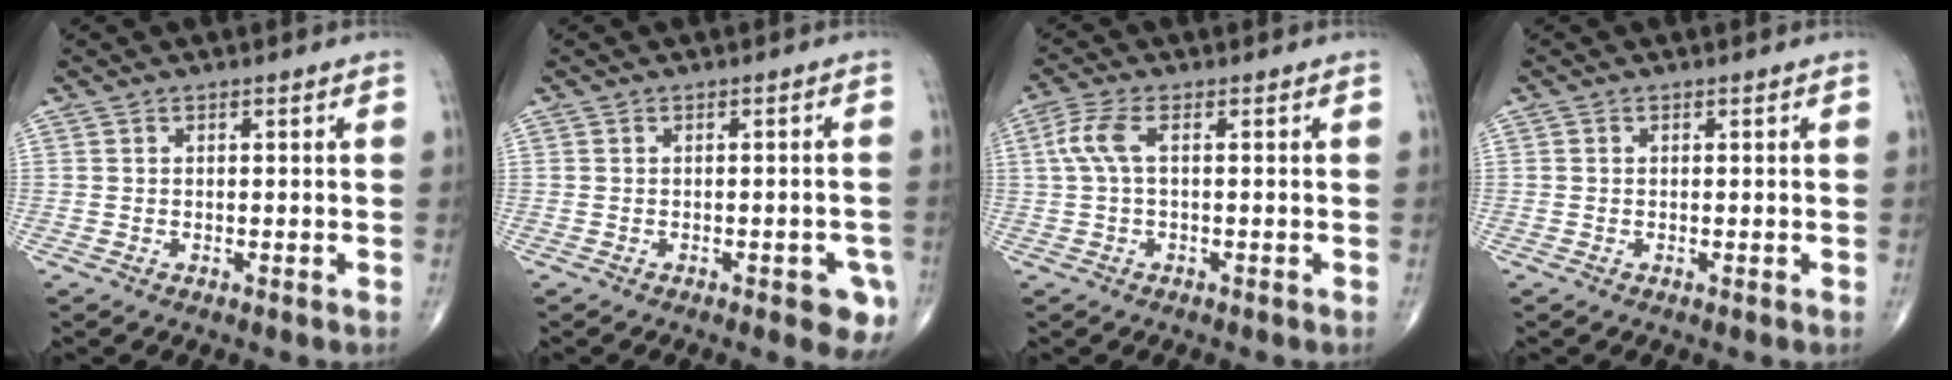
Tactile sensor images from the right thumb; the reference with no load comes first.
{"total": 5.3, "force": [-2.6, 2.1, 4.1], "torque": [-0.031, 0.007, -0.028]}
{"total": 4.6, "force": [0.6, 1.6, 4.3], "torque": [-0.119, 0.015, 0.011]}
{"total": 0.0}